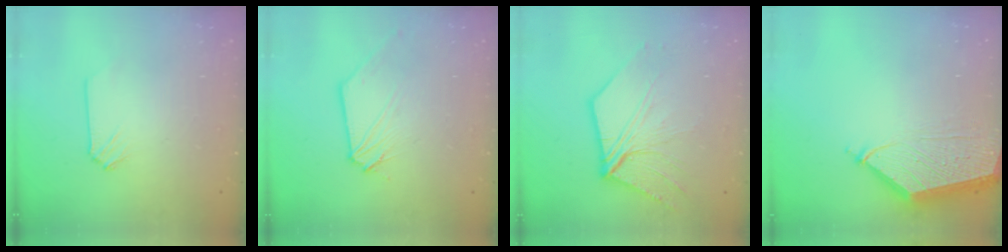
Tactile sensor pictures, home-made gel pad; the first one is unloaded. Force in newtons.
{"total": 0.6, "press": 0.6, "slide": 0.1}
{"total": 11.0, "press": 10.8, "slide": 1.7}
{"total": 4.8, "press": 4.7, "slide": 0.6}